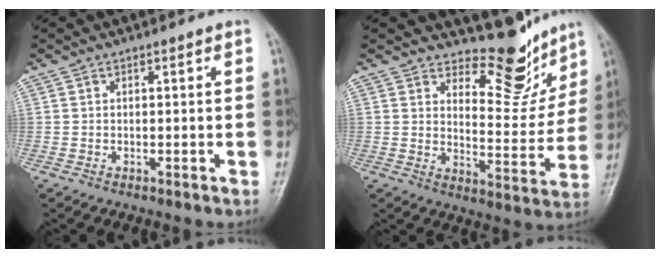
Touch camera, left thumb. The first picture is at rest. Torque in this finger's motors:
{"motor_torque": [-0.02, -0.09, -0.34, -0.37, 0.06]}